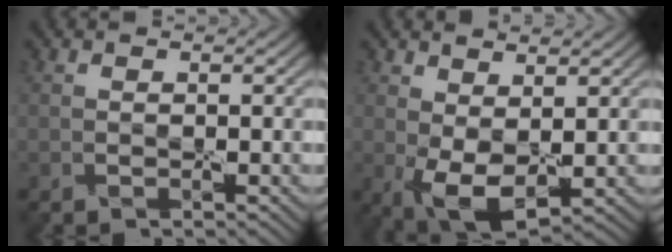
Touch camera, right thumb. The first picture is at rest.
{"total": 5.9, "force": [0.6, 3.0, 5.0], "torque": [-0.111, -0.005, 0.013]}